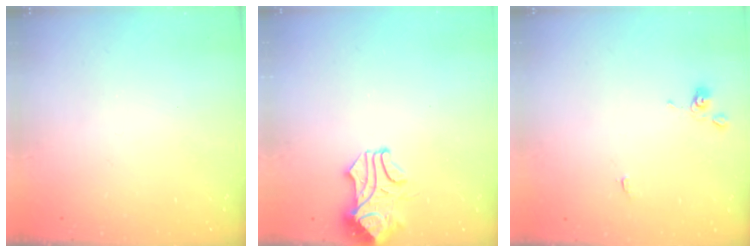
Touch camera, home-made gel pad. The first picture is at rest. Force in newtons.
{"total": 0.5, "press": 0.5, "slide": 0.1}
{"total": 0.0}